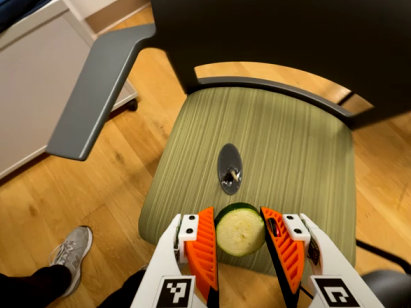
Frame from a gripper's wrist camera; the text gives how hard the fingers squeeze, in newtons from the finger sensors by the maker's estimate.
{"total": 8.9, "left": 8.9, "right": 8.8}